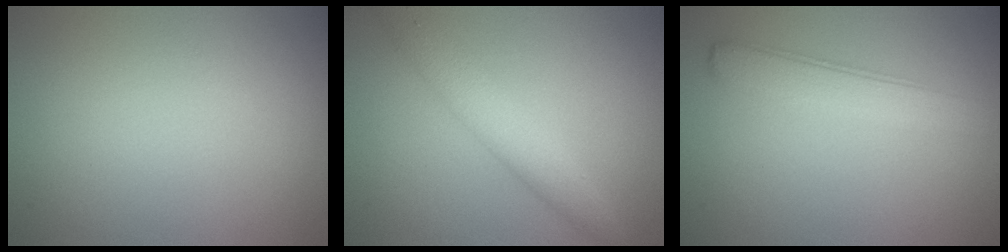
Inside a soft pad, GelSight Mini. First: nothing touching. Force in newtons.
{"total": 3.7, "press": 3.7, "slide": 0.1}
{"total": 3.0, "press": 3.0, "slide": 0.1}